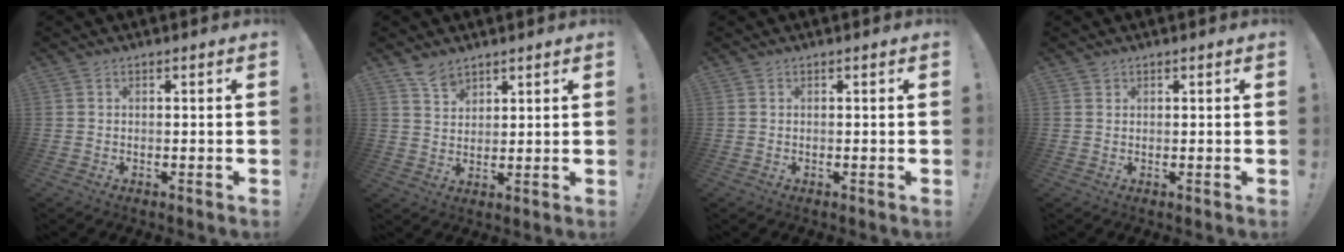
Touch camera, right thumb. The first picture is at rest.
{"total": 5.7, "force": [4.6, 3.1, 1.4], "torque": [-0.022, -0.025, 0.086]}
{"total": 0.0}
{"total": 0.6, "force": [0.5, 0.3, 0.1], "torque": [0.002, -0.002, 0.009]}